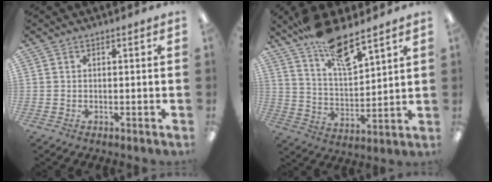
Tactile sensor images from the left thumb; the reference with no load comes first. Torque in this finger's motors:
{"motor_torque": [1.65, 0.64, 1.15, -0.61, 0.11]}